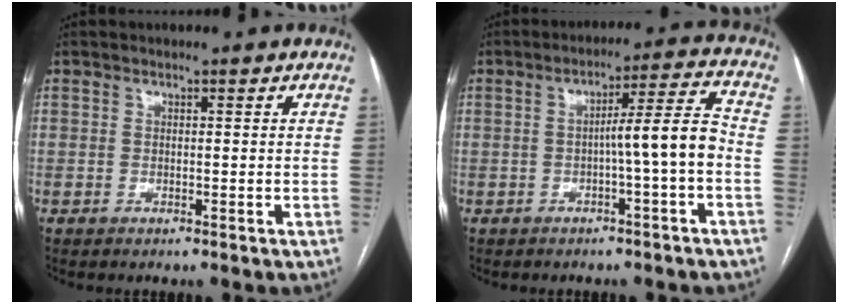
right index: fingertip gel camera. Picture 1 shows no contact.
{"total": 7.3, "force": [-1.6, -0.6, 7.1], "torque": [-0.108, 0.019, -0.022]}